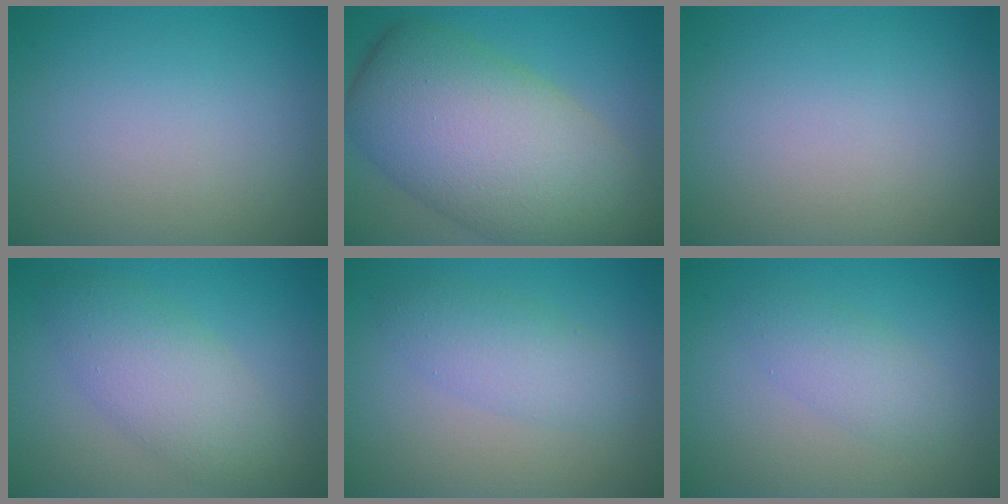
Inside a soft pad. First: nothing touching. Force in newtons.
{"total": 13.3, "press": 13.3, "slide": 0.9}
{"total": 0.0}
{"total": 4.7, "press": 4.7, "slide": 0.0}
{"total": 2.9, "press": 2.9, "slide": 0.1}
{"total": 2.4, "press": 2.4, "slide": 0.1}